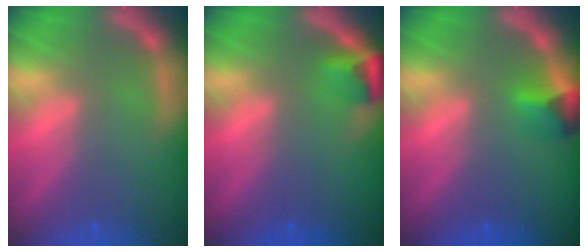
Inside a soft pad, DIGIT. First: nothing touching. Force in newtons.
{"total": 2.4}
{"total": 2.4}